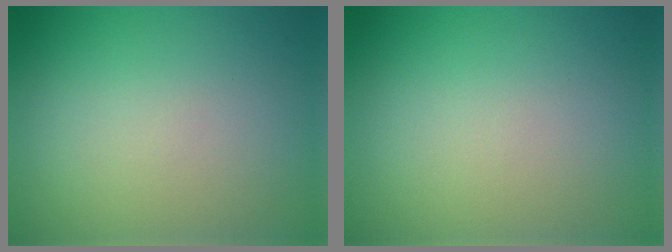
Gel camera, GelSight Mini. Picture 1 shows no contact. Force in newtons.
{"total": 0.0}